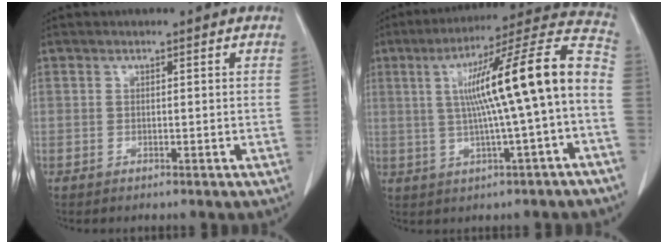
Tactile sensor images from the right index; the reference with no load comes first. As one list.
[{"total": 16.8, "force": [-0.2, 0.3, 16.8], "torque": [-0.253, 0.036, -0.004]}]